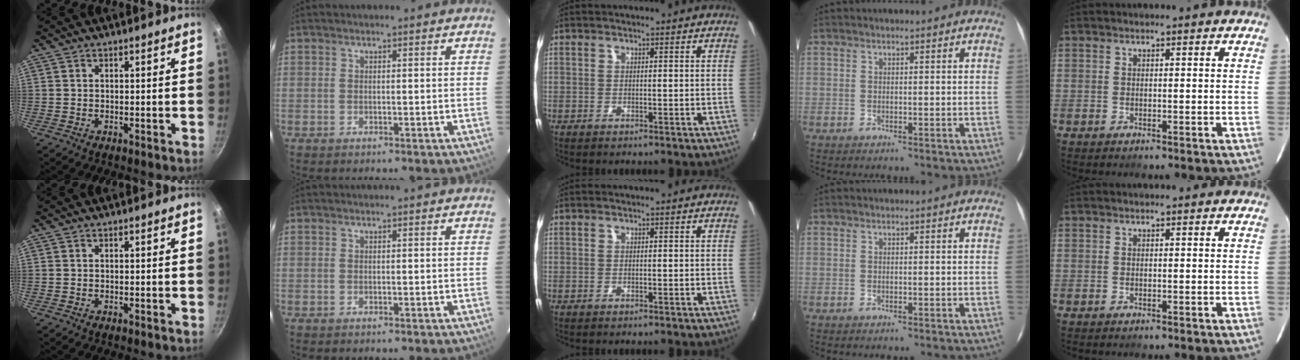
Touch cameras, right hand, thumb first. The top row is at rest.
{}